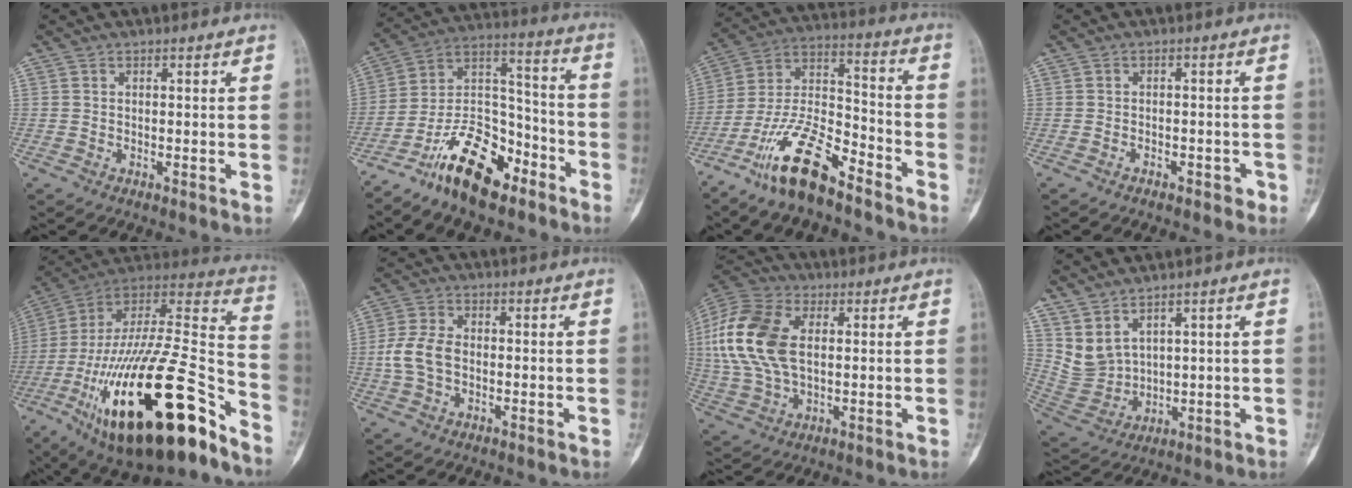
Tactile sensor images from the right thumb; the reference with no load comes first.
{"total": 16.8, "force": [-11.1, 7.5, 10.1], "torque": [-0.151, 0.091, -0.204]}
{"total": 15.7, "force": [-11.0, 5.0, 10.0], "torque": [-0.187, 0.074, -0.209]}
{"total": 2.7, "force": [-1.9, 1.3, 1.4], "torque": [-0.016, 0.018, -0.022]}
{"total": 37.8, "force": [-19.3, 12.5, 30.0], "torque": [-0.503, 0.057, -0.314]}
{"total": 6.7, "force": [-0.6, 4.4, 5.0], "torque": [-0.111, 0.013, -0.016]}
{"total": 17.3, "force": [2.7, 10.5, 13.5], "torque": [-0.294, 0.008, 0.048]}
{"total": 6.5, "force": [4.7, 2.7, 3.5], "torque": [-0.067, -0.033, 0.118]}